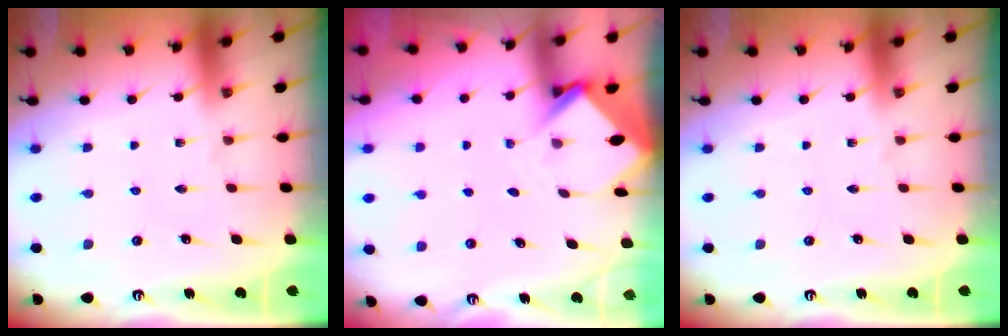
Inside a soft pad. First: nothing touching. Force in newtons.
{"total": 3.3, "press": 3.3, "slide": 0.3}
{"total": 0.0}